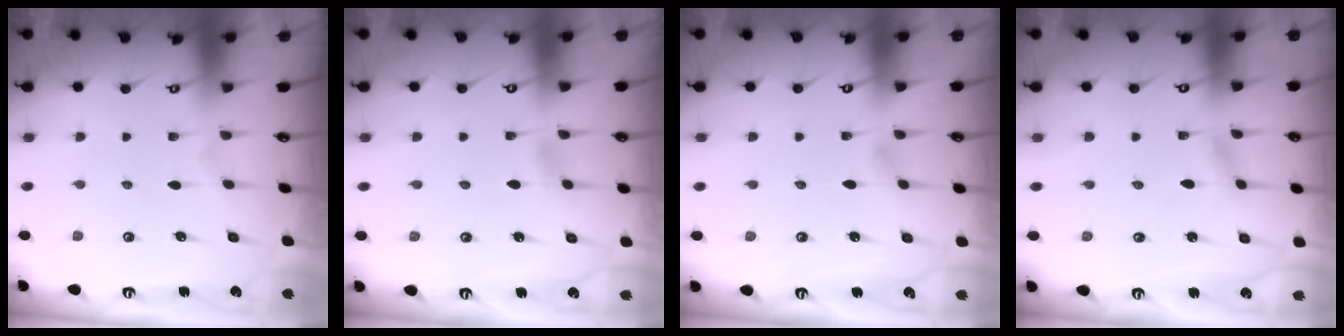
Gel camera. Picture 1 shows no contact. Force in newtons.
{"total": 2.8, "press": 2.8, "slide": 0.2}
{"total": 2.8, "press": 2.8, "slide": 0.3}
{"total": 1.5, "press": 1.5, "slide": 0.1}